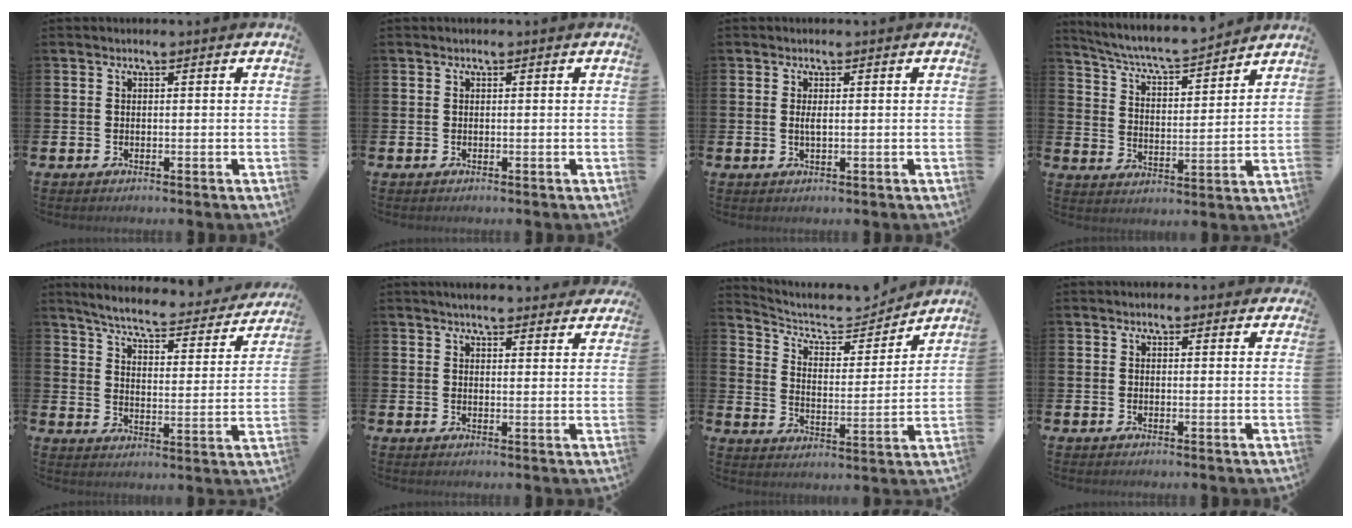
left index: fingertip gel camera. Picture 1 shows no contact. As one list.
[{"total": 0.0}, {"total": 1.3, "force": [0.2, 0.4, 1.2], "torque": [-0.019, 0.001, 0.001]}, {"total": 6.1, "force": [5.9, 0.3, 1.5], "torque": [-0.055, -0.050, 0.098]}, {"total": 5.8, "force": [5.3, 0.7, 2.3], "torque": [-0.067, -0.042, 0.083]}, {"total": 4.2, "force": [4.1, 0.3, 0.6], "torque": [-0.013, -0.020, 0.075]}, {"total": 7.6, "force": [6.8, 2.3, 2.3], "torque": [-0.063, -0.056, 0.112]}, {"total": 1.3, "force": [1.1, 0.5, 0.2], "torque": [0.009, 0.000, 0.019]}]